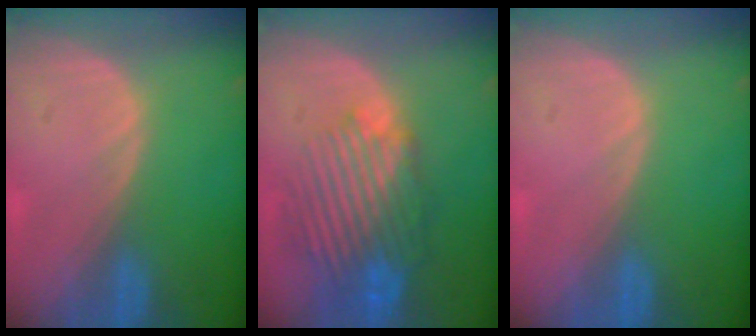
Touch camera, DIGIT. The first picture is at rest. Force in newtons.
{"total": 10.4, "press": 9.3, "slide": 4.6}
{"total": 0.0}